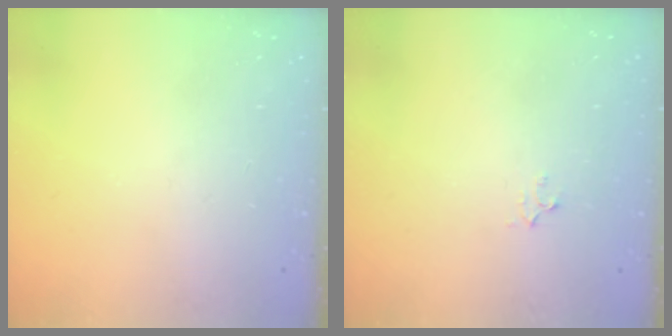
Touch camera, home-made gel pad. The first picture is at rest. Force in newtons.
{"total": 3.0, "press": 3.0, "slide": 0.5}